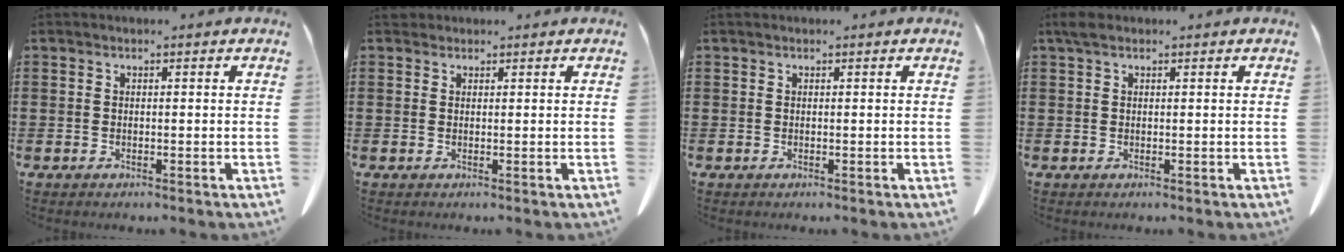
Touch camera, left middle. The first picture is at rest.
{"total": 1.0, "force": [0.9, 0.5, 0.2], "torque": [-0.007, 0.002, 0.018]}
{"total": 0.0}
{"total": 1.3, "force": [0.7, 0.7, 0.9], "torque": [-0.022, 0.004, 0.013]}